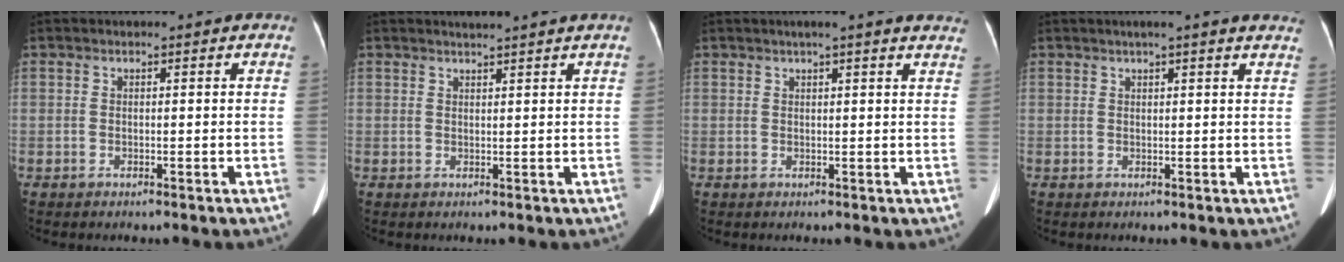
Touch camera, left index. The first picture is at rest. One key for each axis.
{"total": 2.2, "fx": 1.9, "fy": -0.8, "fz": 0.8, "tx": -0.012, "ty": 0.001, "tz": 0.031}
{"total": 8.0, "fx": 6.8, "fy": 0.5, "fz": 4.2, "tx": -0.050, "ty": 0.012, "tz": 0.060}
{"total": 6.8, "fx": 5.7, "fy": 0.3, "fz": 3.7, "tx": -0.047, "ty": 0.014, "tz": 0.051}